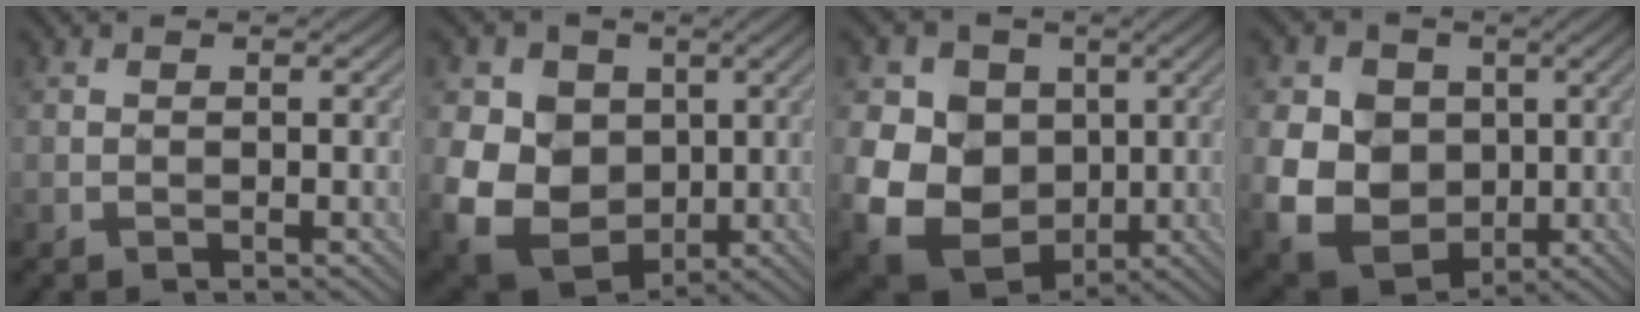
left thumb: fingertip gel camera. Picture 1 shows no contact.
{"total": 12.1, "force": [0.5, 10.1, 6.7], "torque": [-0.168, -0.011, 0.003]}
{"total": 13.6, "force": [0.3, 11.5, 7.2], "torque": [-0.183, -0.012, 0.000]}
{"total": 11.2, "force": [0.1, 9.4, 6.0], "torque": [-0.159, -0.010, -0.002]}